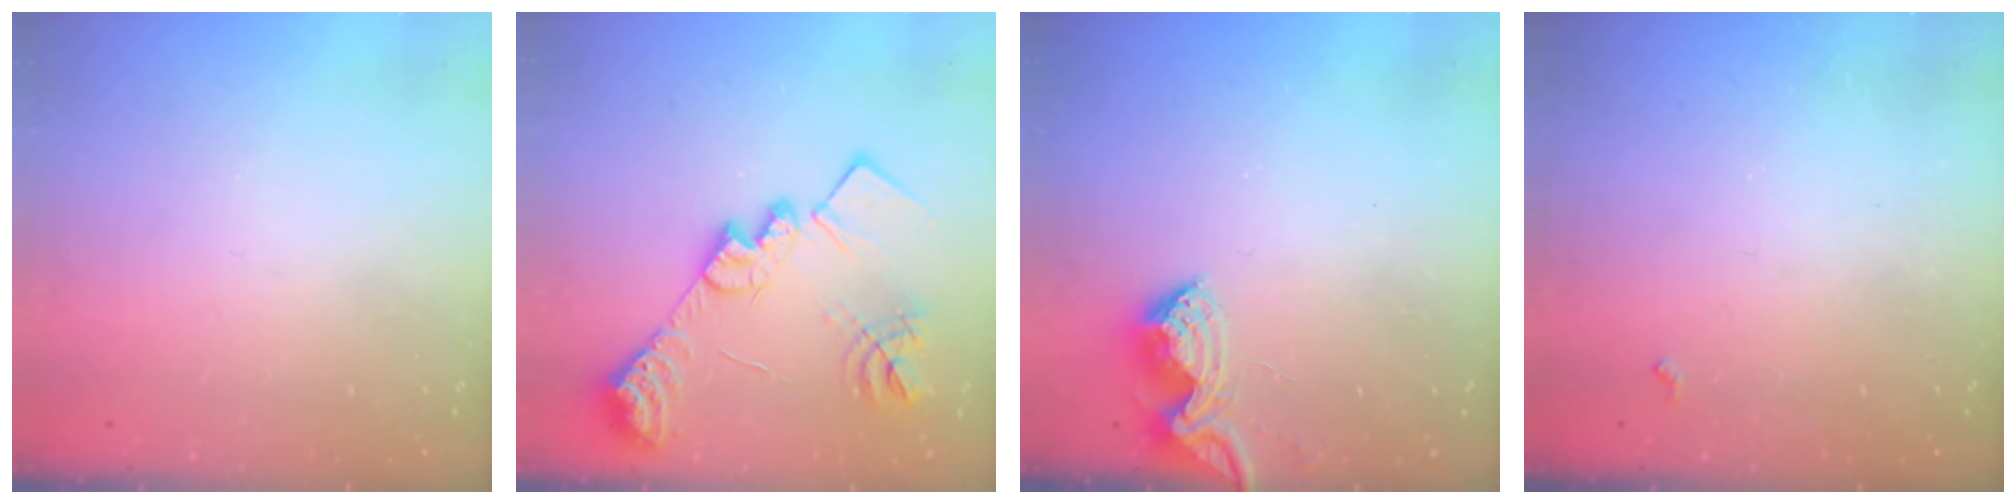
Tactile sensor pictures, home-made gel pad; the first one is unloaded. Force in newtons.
{"total": 20.6, "press": 20.6, "slide": 1.8}
{"total": 6.9, "press": 6.9, "slide": 0.7}
{"total": 3.7, "press": 3.6, "slide": 0.7}